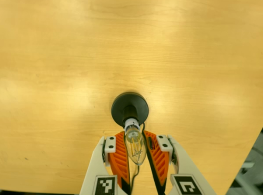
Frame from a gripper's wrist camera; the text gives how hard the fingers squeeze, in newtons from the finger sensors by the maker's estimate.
{"total": 14.1, "left": 14.3, "right": 14.0}